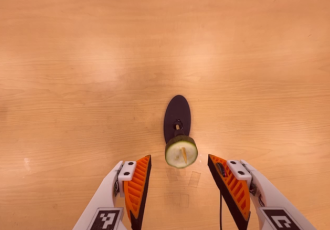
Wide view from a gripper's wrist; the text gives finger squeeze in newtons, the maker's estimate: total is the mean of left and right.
{"total": 0.0}